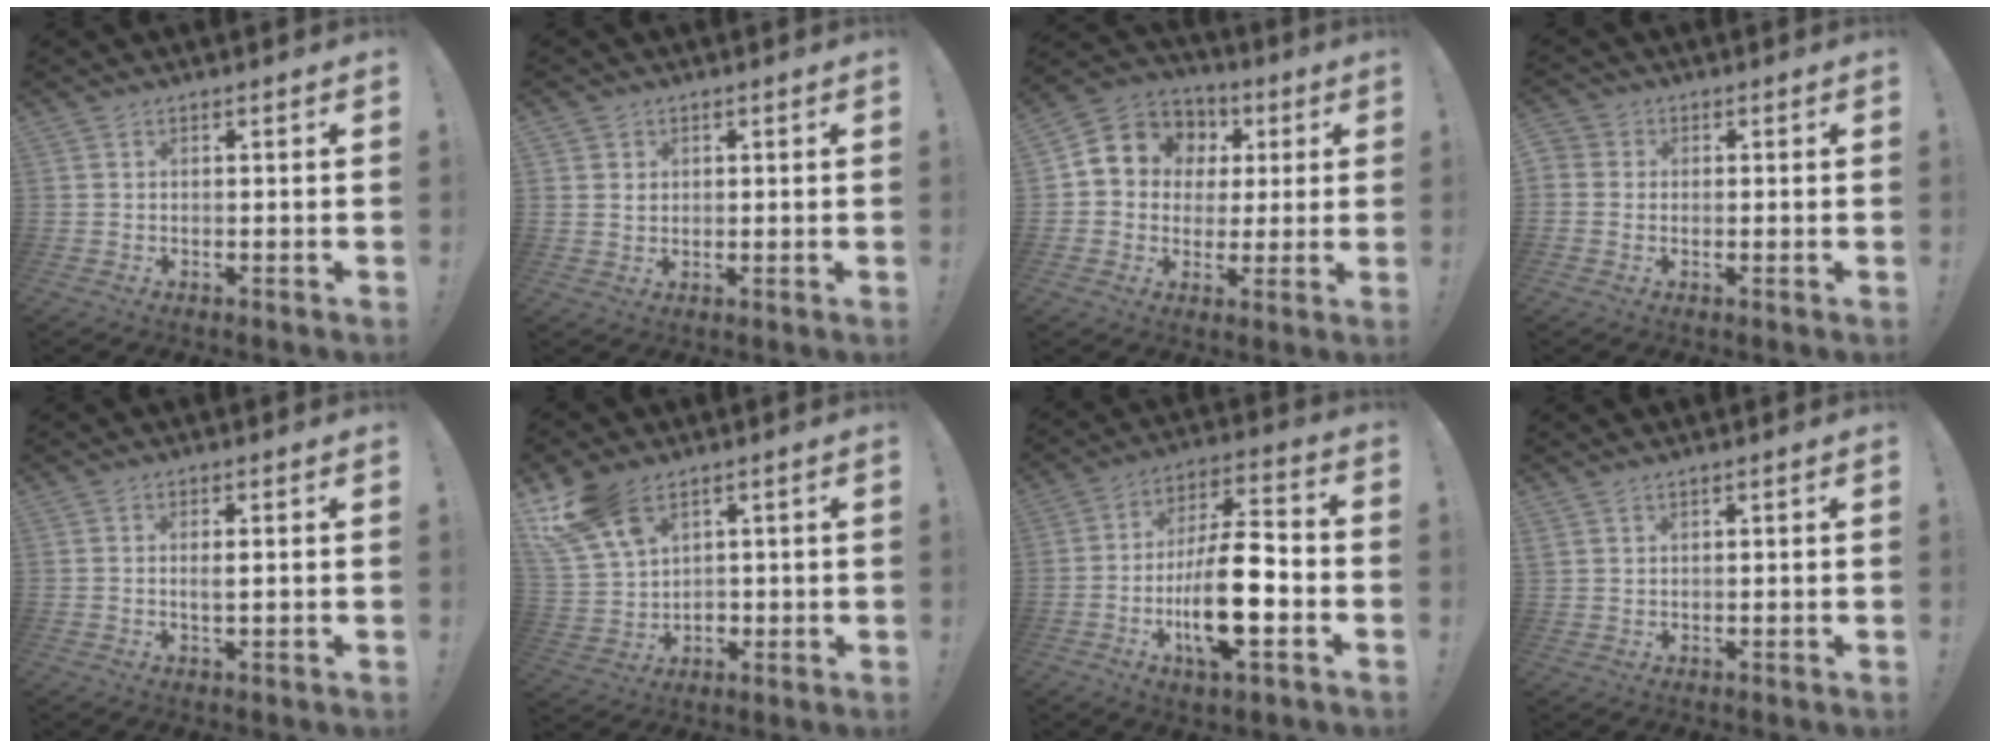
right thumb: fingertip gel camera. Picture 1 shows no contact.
{"total": 2.6, "force": [1.4, 2.2, 0.1], "torque": [0.003, -0.006, 0.025]}
{"total": 9.6, "force": [2.5, 8.8, 2.9], "torque": [-0.045, -0.011, 0.055]}
{"total": 2.2, "force": [-0.2, 2.1, 0.8], "torque": [-0.010, 0.004, -0.003]}
{"total": 1.8, "force": [0.4, 0.2, 1.8], "torque": [-0.020, -0.008, 0.004]}
{"total": 14.4, "force": [7.3, 9.5, 8.0], "torque": [-0.171, -0.029, 0.143]}
{"total": 17.6, "force": [-4.6, 6.1, 15.8], "torque": [-0.285, 0.016, -0.077]}
{"total": 1.9, "force": [1.6, 0.8, 0.6], "torque": [-0.010, -0.004, 0.031]}